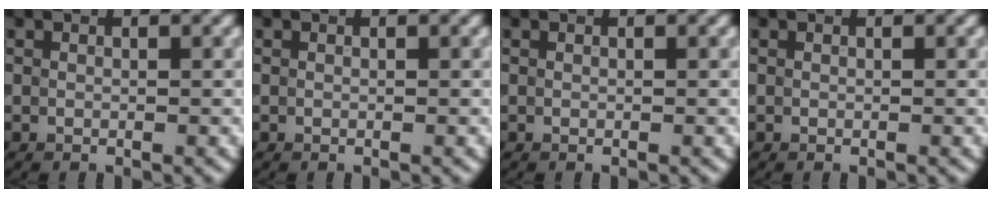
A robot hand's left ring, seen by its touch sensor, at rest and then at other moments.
{"total": 0.0}
{"total": 0.0}
{"total": 0.0}